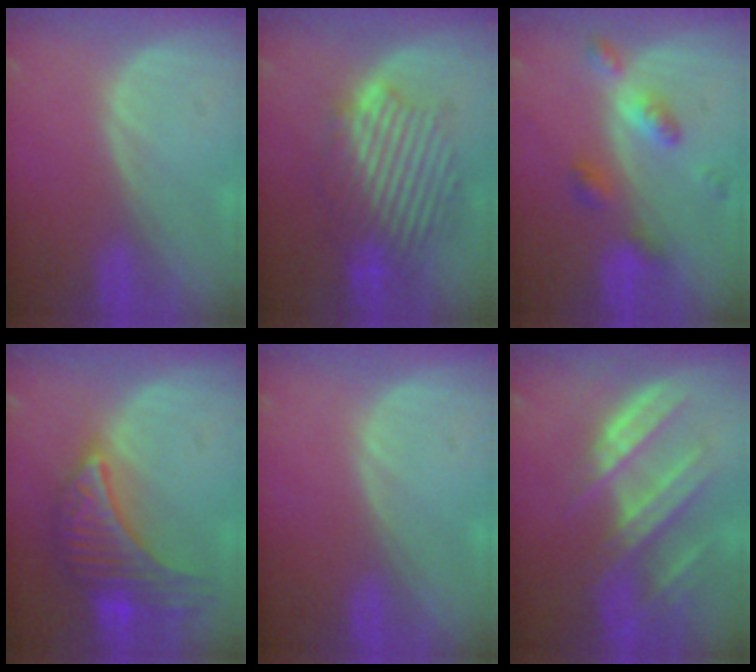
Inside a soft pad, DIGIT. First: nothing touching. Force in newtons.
{"total": 9.0, "press": 9.0, "slide": 1.2}
{"total": 5.2, "press": 5.2, "slide": 0.1}
{"total": 9.6, "press": 9.6, "slide": 0.6}
{"total": 0.0}
{"total": 9.0, "press": 8.2, "slide": 3.6}